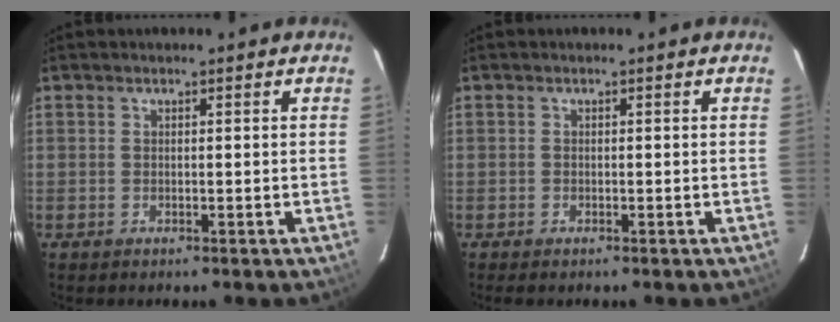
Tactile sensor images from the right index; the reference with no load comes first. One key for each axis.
{"total": 0.8, "fx": -0.7, "fy": 0.3, "fz": 0.3, "tx": -0.007, "ty": -0.002, "tz": -0.014}